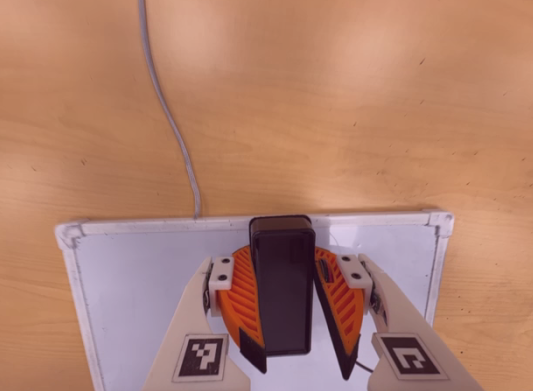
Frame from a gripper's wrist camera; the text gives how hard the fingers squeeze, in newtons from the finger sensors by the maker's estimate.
{"total": 13.3, "left": 15.2, "right": 11.5}